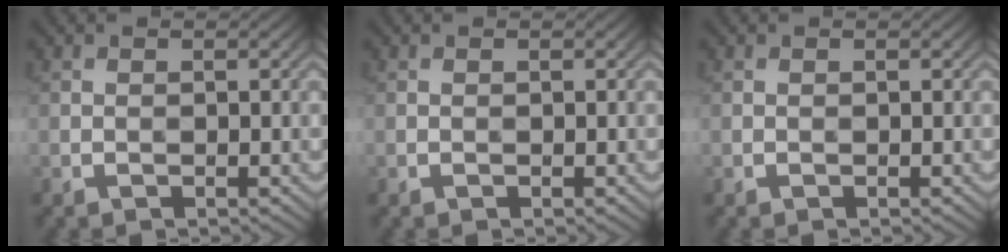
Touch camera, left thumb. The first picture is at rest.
{"total": 0.0}
{"total": 0.0}